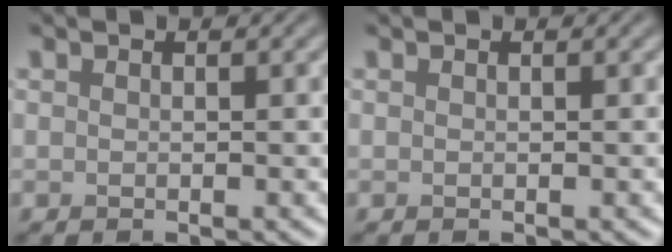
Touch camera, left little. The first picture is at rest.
{"total": 0.0}